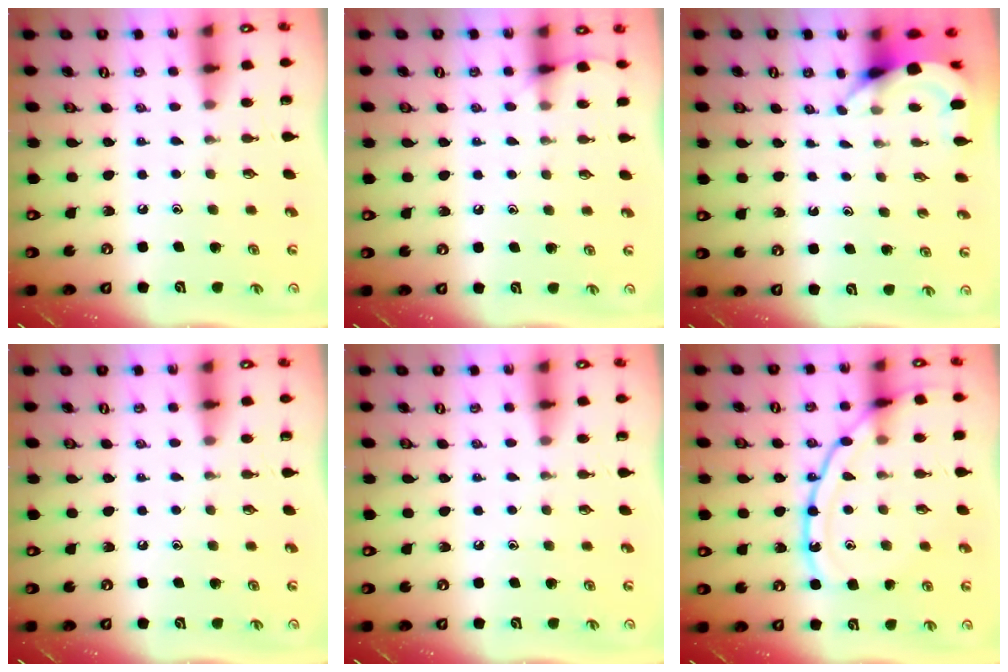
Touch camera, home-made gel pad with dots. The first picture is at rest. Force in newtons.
{"total": 6.3, "press": 6.3, "slide": 0.8}
{"total": 4.0, "press": 4.0, "slide": 0.3}
{"total": 0.0}
{"total": 0.0}
{"total": 15.1, "press": 15.0, "slide": 1.4}